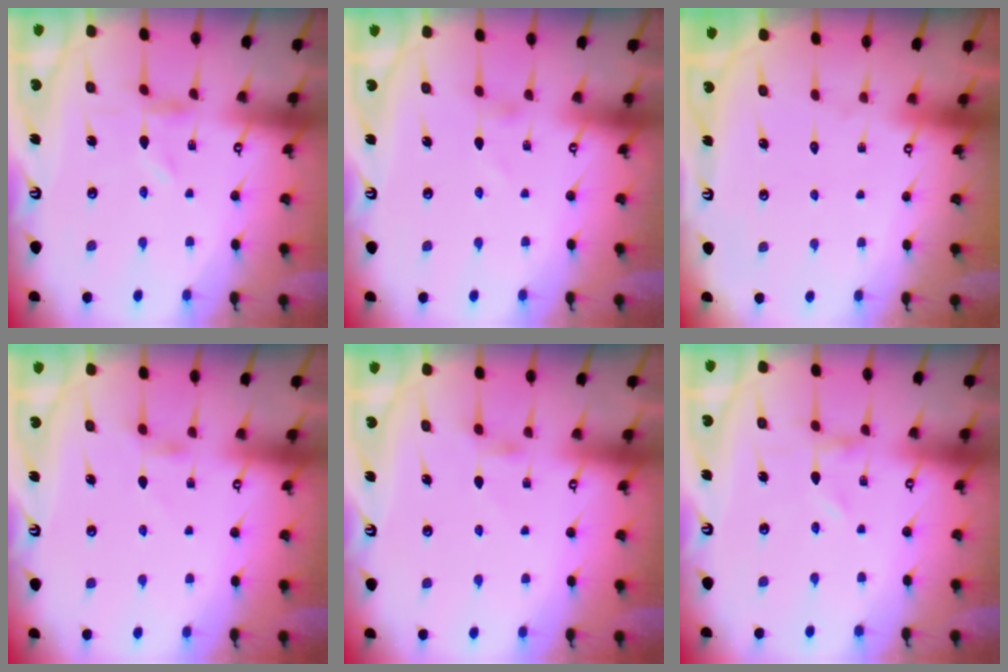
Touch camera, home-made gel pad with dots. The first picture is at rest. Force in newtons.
{"total": 0.0}
{"total": 1.8, "press": 1.8, "slide": 0.2}
{"total": 2.6, "press": 2.5, "slide": 0.6}
{"total": 2.6, "press": 2.5, "slide": 0.6}
{"total": 0.0}